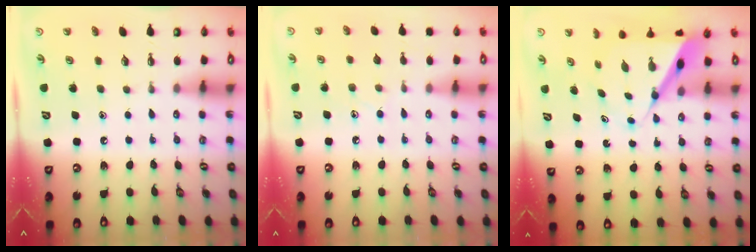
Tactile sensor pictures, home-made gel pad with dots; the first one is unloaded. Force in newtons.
{"total": 7.3, "press": 7.2, "slide": 0.7}
{"total": 9.0, "press": 9.0, "slide": 0.7}